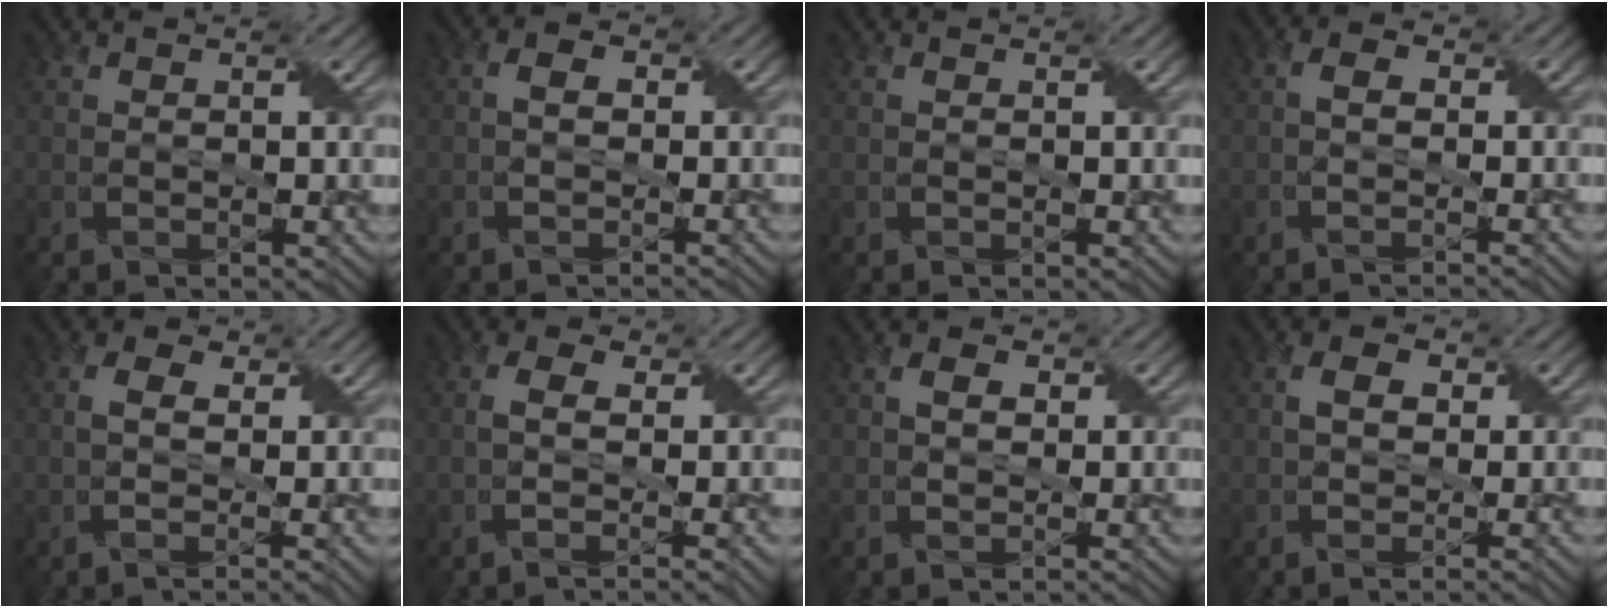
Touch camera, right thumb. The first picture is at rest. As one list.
[{"total": 2.0, "force": [-0.8, 1.1, 1.5], "torque": [-0.026, 0.004, -0.017]}, {"total": 0.0}, {"total": 2.2, "force": [-1.1, 0.7, 1.8], "torque": [-0.033, 0.004, -0.027]}, {"total": 3.3, "force": [-0.5, 1.2, 3.0], "torque": [-0.053, 0.004, -0.016]}, {"total": 3.9, "force": [-0.9, 1.3, 3.5], "torque": [-0.056, 0.003, -0.023]}, {"total": 2.3, "force": [-0.5, 1.8, 1.4], "torque": [-0.026, -0.001, -0.011]}, {"total": 3.4, "force": [-0.8, 1.9, 2.7], "torque": [-0.045, 0.000, -0.017]}]